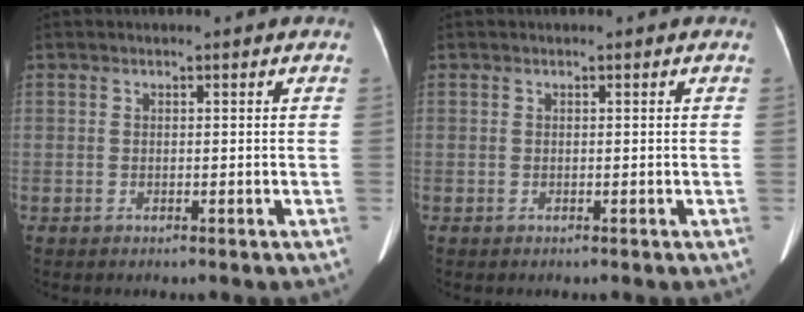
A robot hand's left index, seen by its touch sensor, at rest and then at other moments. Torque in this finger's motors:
{"motor_torque": [0.02, 0.02, 0.02, 0.01]}